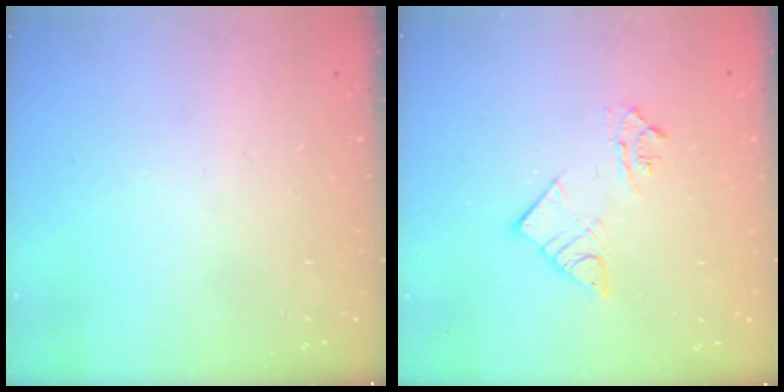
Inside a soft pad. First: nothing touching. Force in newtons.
{"total": 7.6, "press": 7.5, "slide": 0.8}